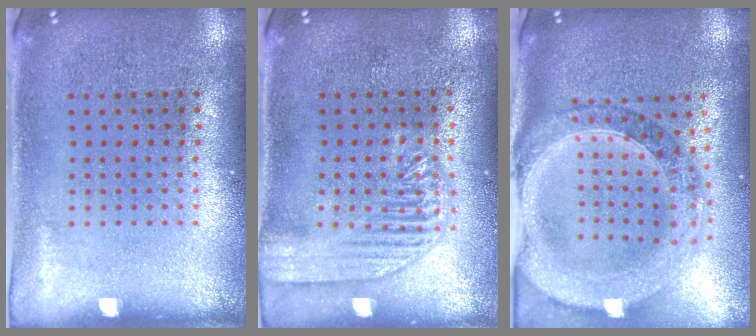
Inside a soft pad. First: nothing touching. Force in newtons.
{"total": 1.8, "press": 1.7, "slide": 0.2}
{"total": 1.9, "press": 1.8, "slide": 0.7}